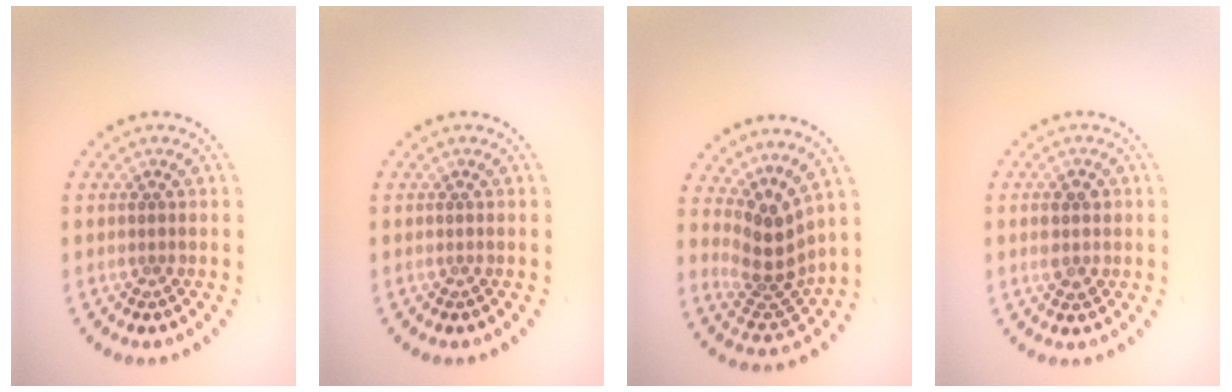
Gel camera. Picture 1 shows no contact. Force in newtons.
{"total": 0.0}
{"total": 4.1, "press": 3.0, "slide": 2.8}
{"total": 1.9, "press": 1.9, "slide": 0.2}